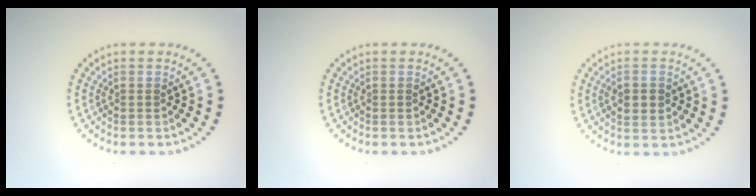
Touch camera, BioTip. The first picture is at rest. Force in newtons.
{"total": 0.0}
{"total": 2.2, "press": 2.1, "slide": 0.3}